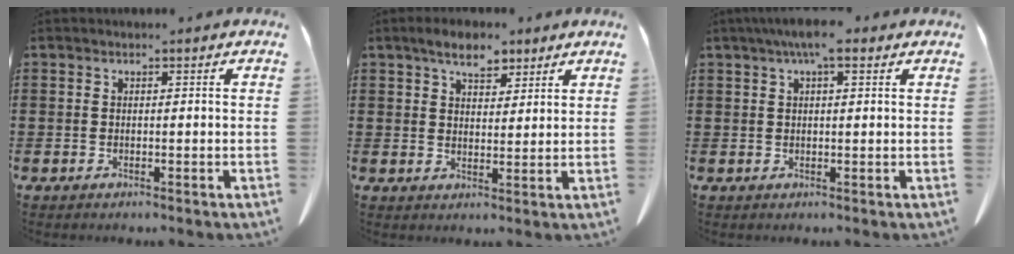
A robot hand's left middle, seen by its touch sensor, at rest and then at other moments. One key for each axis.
{"total": 5.7, "fx": 4.3, "fy": 2.6, "fz": 2.7, "tx": -0.050, "ty": -0.002, "tz": 0.075}
{"total": 4.4, "fx": 2.2, "fy": 1.0, "fz": 3.6, "tx": -0.065, "ty": 0.004, "tz": 0.037}